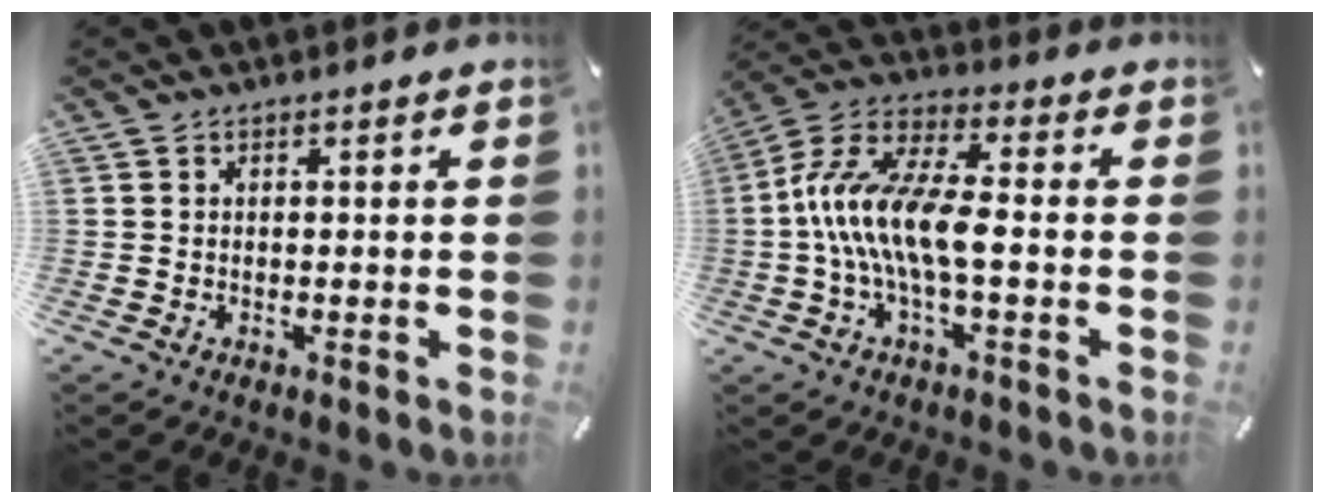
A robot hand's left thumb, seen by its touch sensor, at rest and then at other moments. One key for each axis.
{"total": 14.2, "fx": -2.3, "fy": 5.1, "fz": 13.0, "tx": -0.266, "ty": -0.003, "tz": -0.045}